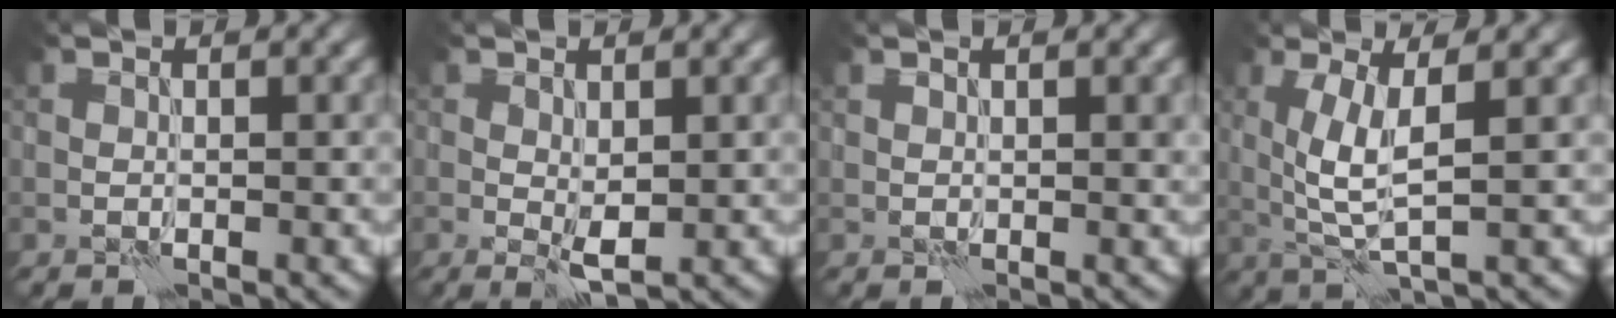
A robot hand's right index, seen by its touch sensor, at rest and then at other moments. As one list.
[{"total": 1.8, "force": [0.2, 0.8, 1.6], "torque": [-0.031, -0.002, 0.007]}, {"total": 0.6, "force": [0.4, 0.3, 0.4], "torque": [-0.009, 0.001, 0.009]}, {"total": 4.4, "force": [0.7, 1.1, 4.2], "torque": [-0.091, 0.000, 0.017]}]